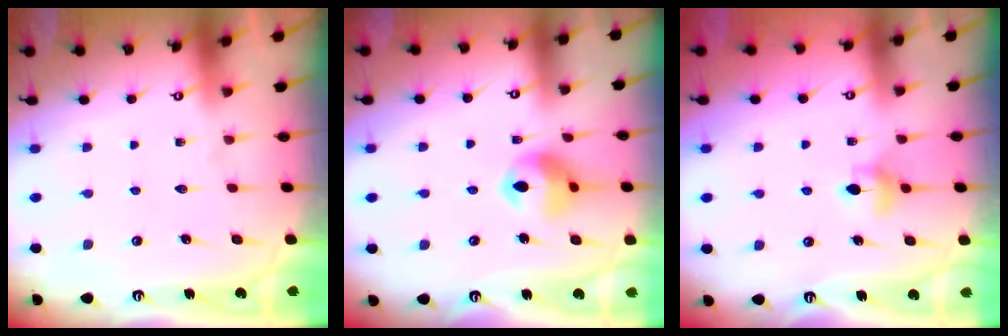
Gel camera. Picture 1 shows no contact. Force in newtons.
{"total": 10.7, "press": 10.7, "slide": 1.3}
{"total": 5.4, "press": 5.4, "slide": 0.5}